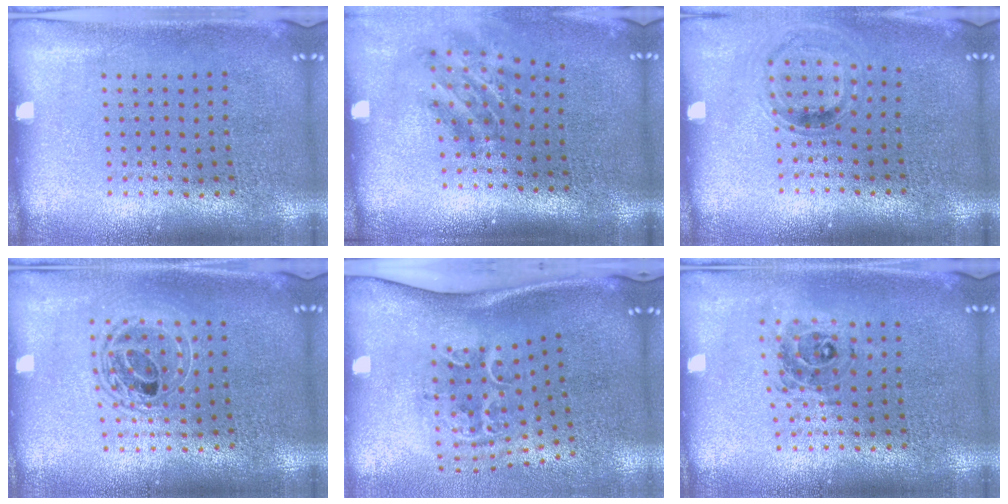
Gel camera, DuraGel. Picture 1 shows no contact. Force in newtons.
{"total": 1.9, "press": 1.2, "slide": 1.5}
{"total": 0.8, "press": 0.8, "slide": 0.1}
{"total": 1.7, "press": 1.4, "slide": 0.9}
{"total": 2.3, "press": 1.4, "slide": 1.8}
{"total": 0.7, "press": 0.7, "slide": 0.1}